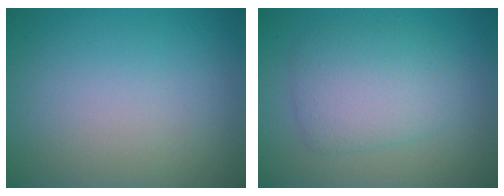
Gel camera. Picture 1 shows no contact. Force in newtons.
{"total": 4.3, "press": 4.3, "slide": 0.1}